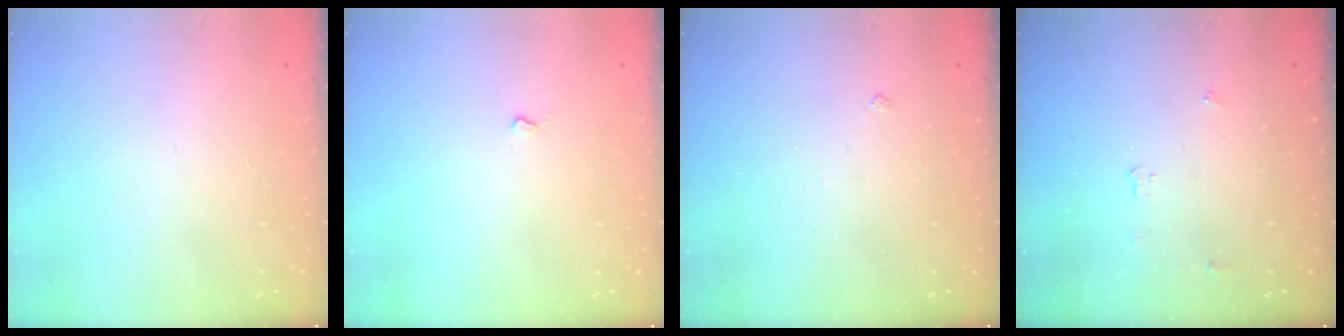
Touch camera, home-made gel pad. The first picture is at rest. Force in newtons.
{"total": 1.9, "press": 1.9, "slide": 0.4}
{"total": 2.9, "press": 2.8, "slide": 0.6}
{"total": 3.6, "press": 3.6, "slide": 0.6}